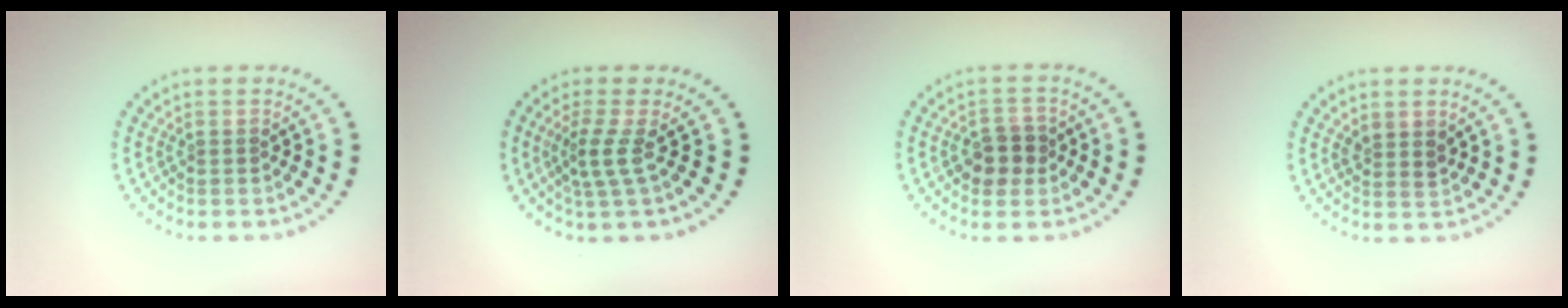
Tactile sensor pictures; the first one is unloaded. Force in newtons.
{"total": 2.4, "press": 1.5, "slide": 1.8}
{"total": 2.7, "press": 2.6, "slide": 0.7}
{"total": 1.4, "press": 1.2, "slide": 0.8}